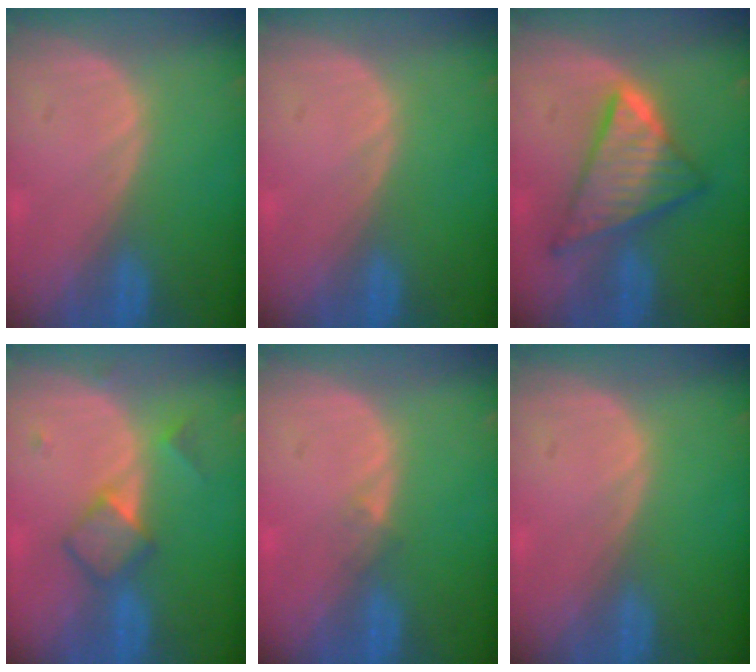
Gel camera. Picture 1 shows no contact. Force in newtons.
{"total": 0.0}
{"total": 9.1, "press": 9.1, "slide": 0.7}
{"total": 4.9, "press": 4.7, "slide": 1.3}
{"total": 1.2, "press": 0.9, "slide": 0.9}
{"total": 0.0}